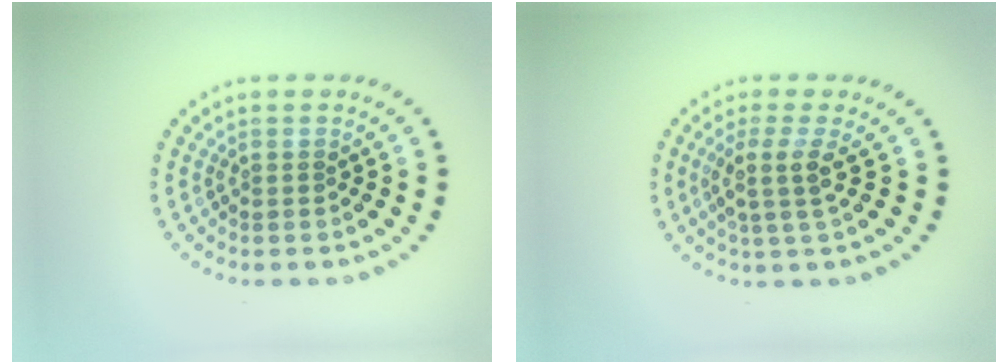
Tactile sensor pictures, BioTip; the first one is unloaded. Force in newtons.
{"total": 2.4, "press": 1.8, "slide": 1.5}